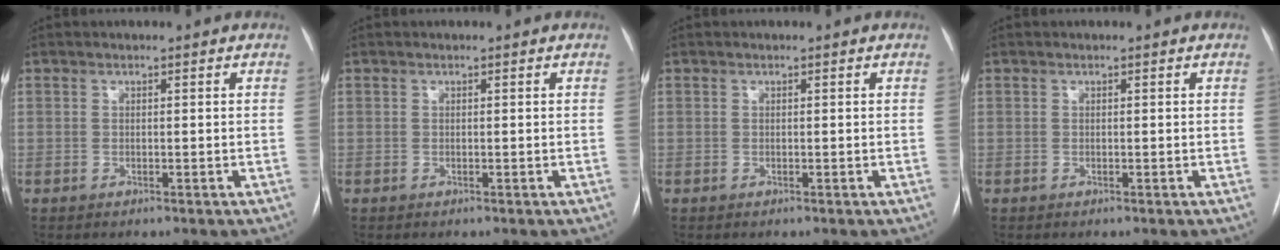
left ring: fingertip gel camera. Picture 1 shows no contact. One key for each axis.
{"total": 0.0}
{"total": 0.0}
{"total": 0.0}